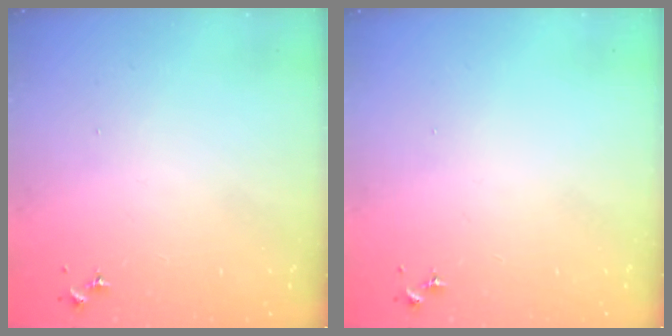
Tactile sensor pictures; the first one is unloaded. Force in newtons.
{"total": 0.0}